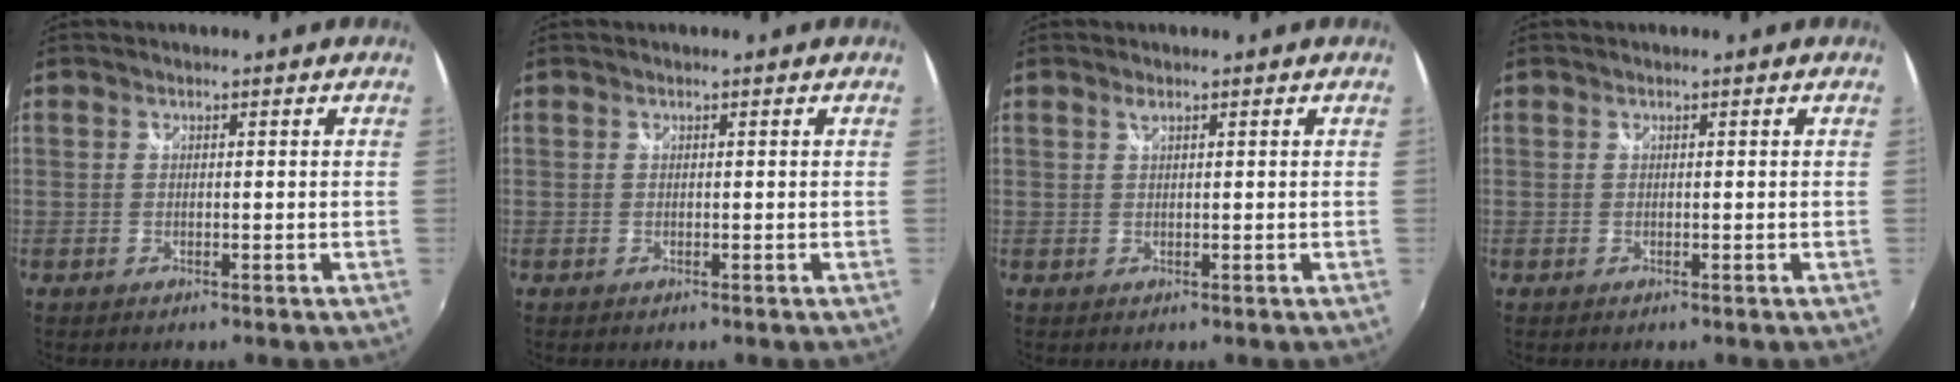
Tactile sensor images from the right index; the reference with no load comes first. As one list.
[{"total": 0.0}, {"total": 0.7, "force": [0.5, 0.1, 0.5], "torque": [-0.009, 0.003, 0.008]}, {"total": 0.0}]